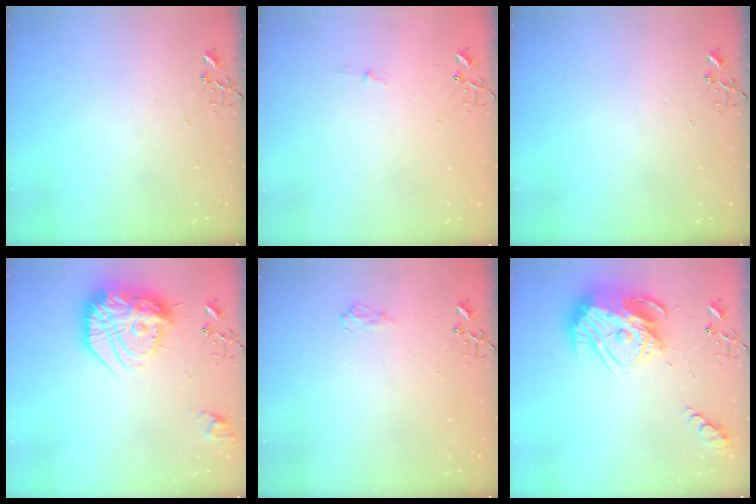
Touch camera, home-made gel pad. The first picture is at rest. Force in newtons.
{"total": 2.9, "press": 2.9, "slide": 0.4}
{"total": 0.0}
{"total": 28.2, "press": 28.0, "slide": 2.8}
{"total": 7.8, "press": 7.8, "slide": 0.9}
{"total": 19.3, "press": 19.2, "slide": 1.7}